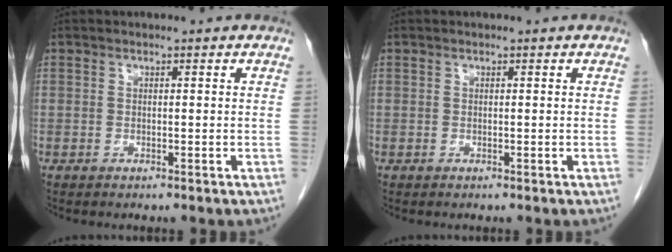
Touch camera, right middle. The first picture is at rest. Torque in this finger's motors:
{"motor_torque": [-0.26, -0.26, 0.00, -0.01]}